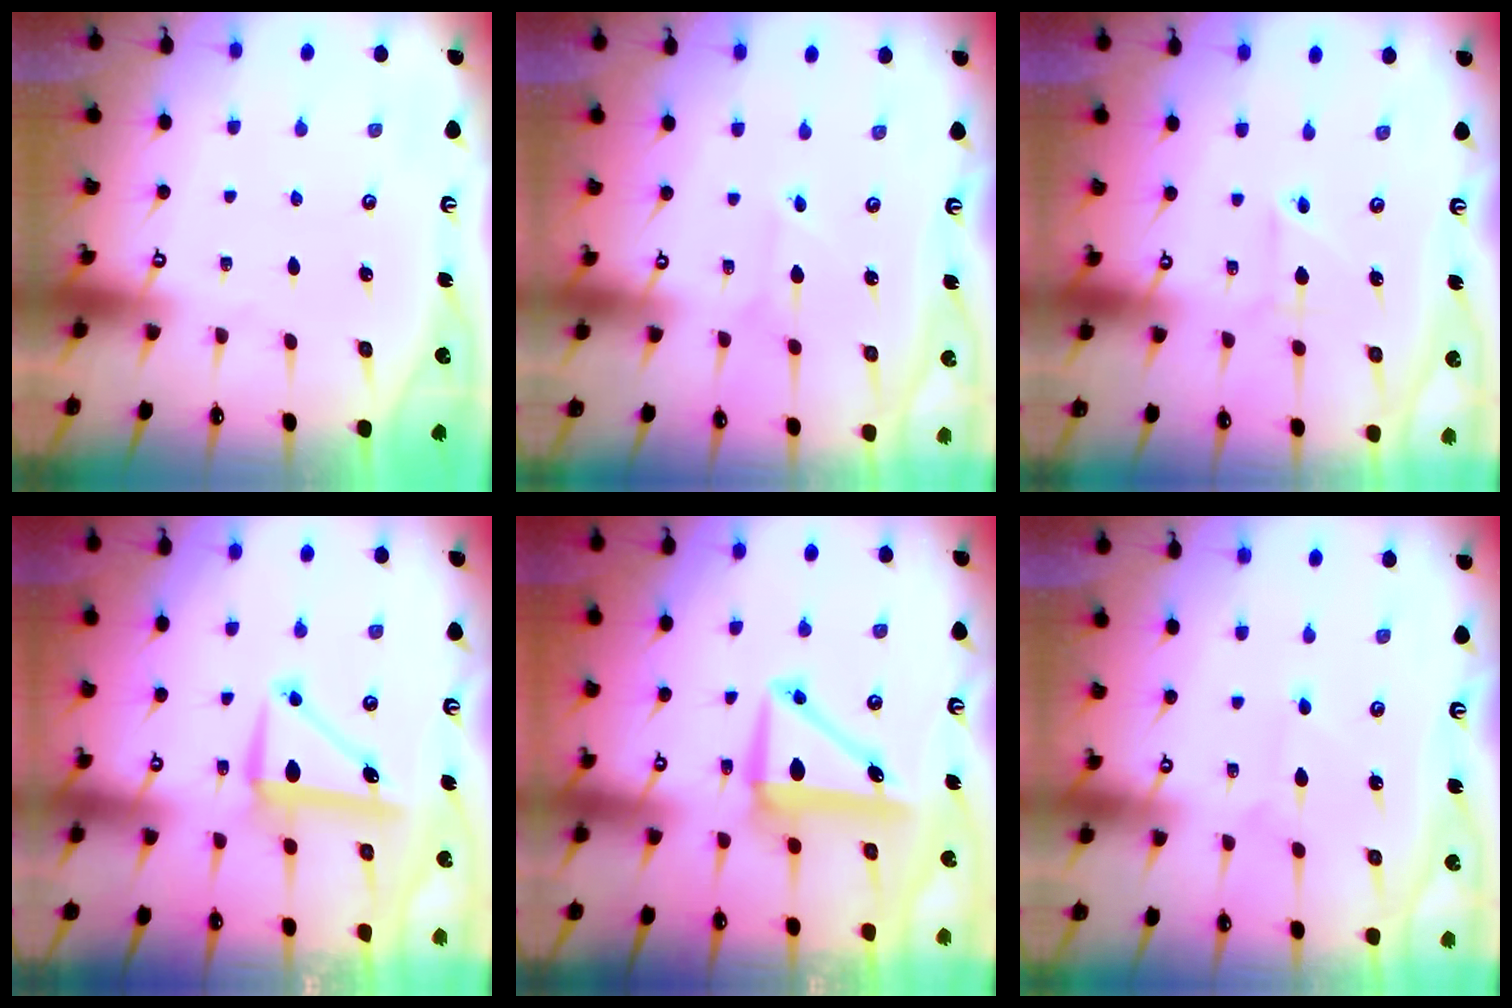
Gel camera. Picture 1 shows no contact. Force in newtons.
{"total": 3.3, "press": 3.2, "slide": 0.4}
{"total": 2.4, "press": 2.2, "slide": 1.0}
{"total": 8.8, "press": 8.8, "slide": 1.0}
{"total": 8.5, "press": 8.2, "slide": 1.9}
{"total": 3.3, "press": 3.3, "slide": 0.4}